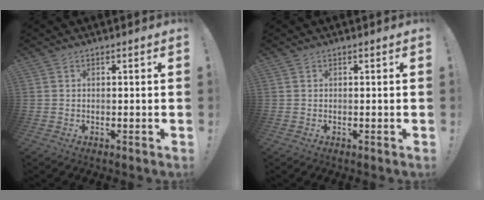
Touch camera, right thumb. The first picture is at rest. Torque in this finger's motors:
{"motor_torque": [-0.10, -0.11, 0.19, -0.03, -0.05]}